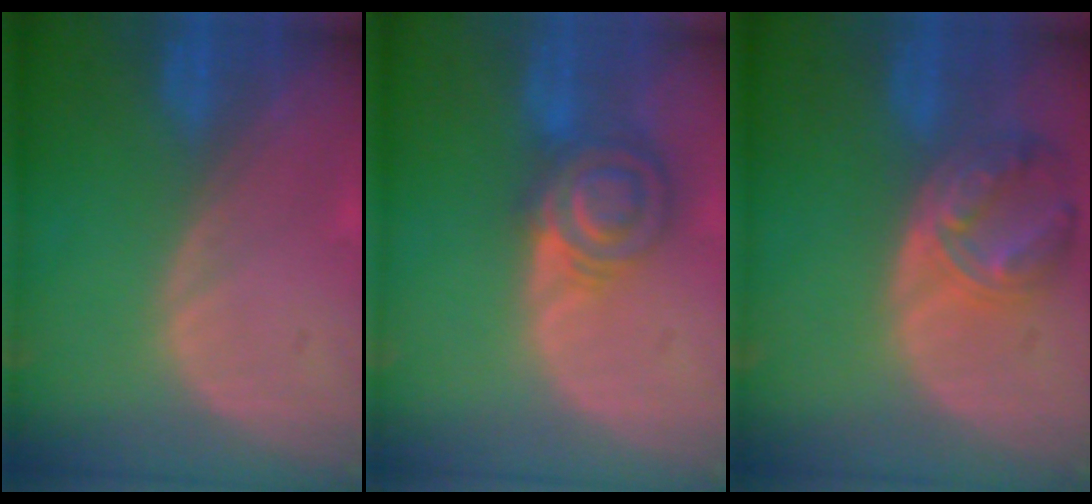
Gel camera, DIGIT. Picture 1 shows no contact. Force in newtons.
{"total": 6.9, "press": 6.4, "slide": 2.5}
{"total": 8.1, "press": 7.0, "slide": 4.0}